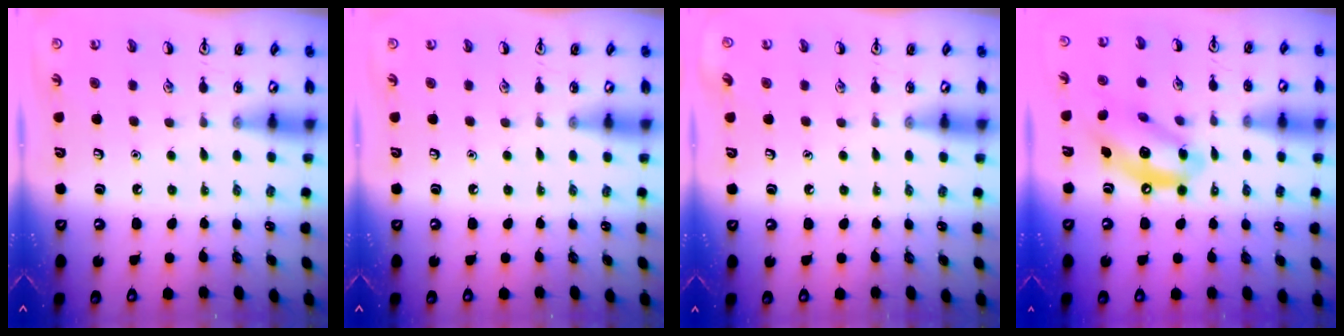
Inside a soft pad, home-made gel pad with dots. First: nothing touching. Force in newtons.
{"total": 0.0}
{"total": 0.0}
{"total": 13.3, "press": 12.7, "slide": 4.1}